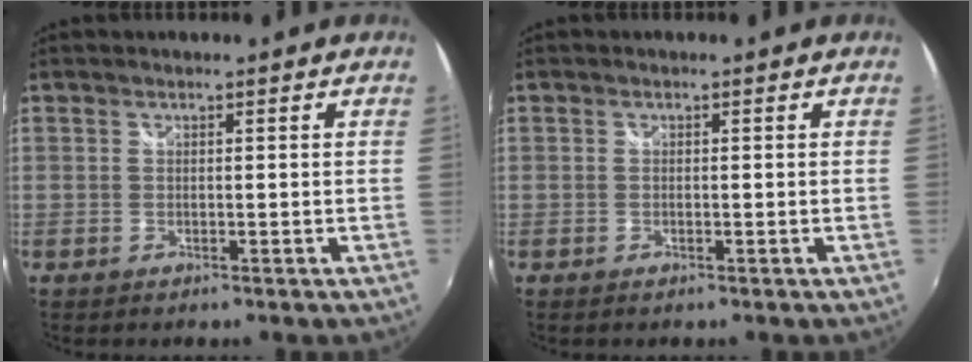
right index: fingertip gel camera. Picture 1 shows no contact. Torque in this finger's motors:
{"motor_torque": [0.24, 0.17, 0.10, 0.02]}